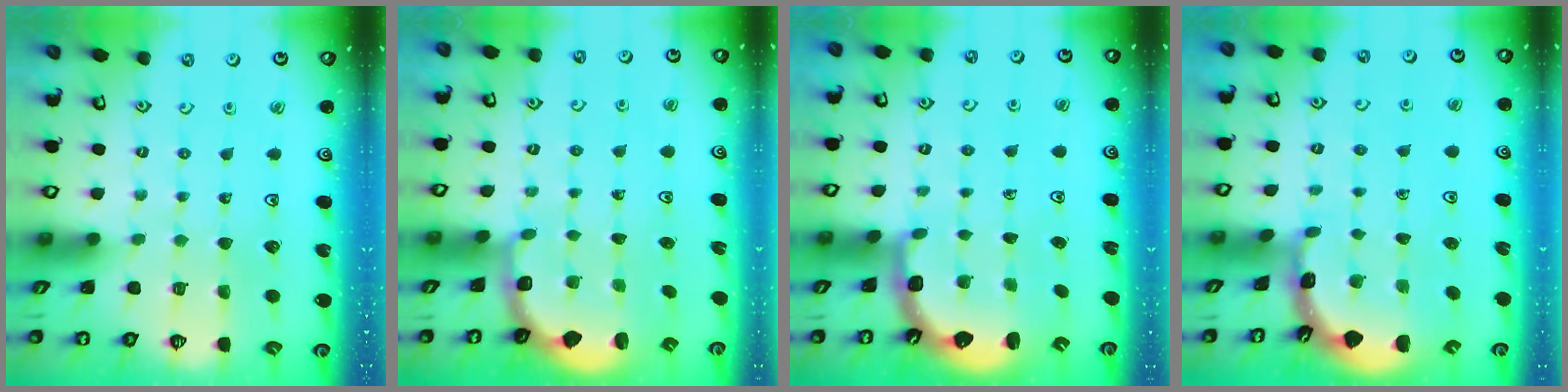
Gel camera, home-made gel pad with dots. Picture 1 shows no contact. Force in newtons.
{"total": 2.7, "press": 2.1, "slide": 1.7}
{"total": 2.8, "press": 2.2, "slide": 1.8}
{"total": 1.7, "press": 1.6, "slide": 0.1}